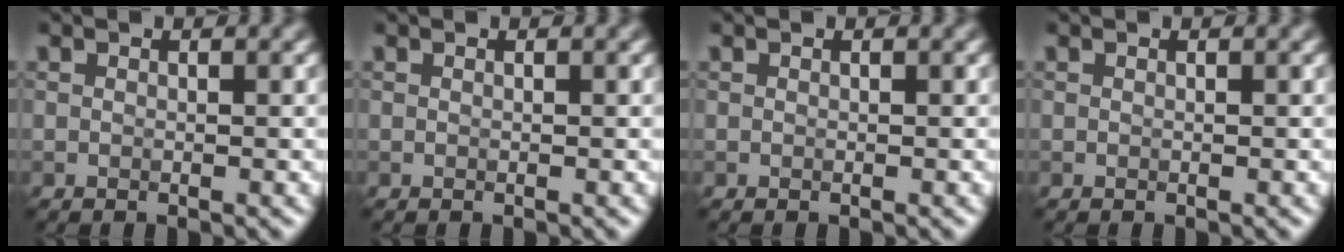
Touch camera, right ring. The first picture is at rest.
{"total": 0.0}
{"total": 0.0}
{"total": 0.0}